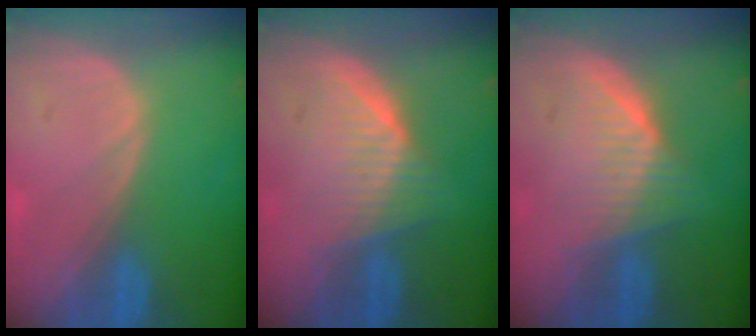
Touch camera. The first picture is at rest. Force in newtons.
{"total": 6.1, "press": 6.0, "slide": 1.0}
{"total": 6.1, "press": 6.0, "slide": 1.0}